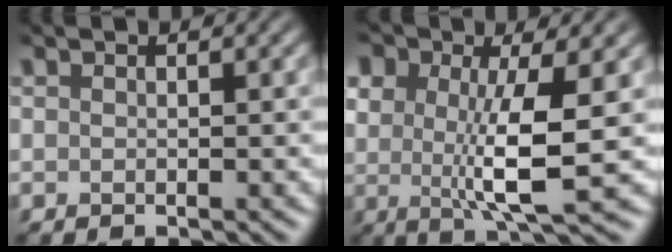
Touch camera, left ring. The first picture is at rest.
{"total": 7.9, "force": [0.9, 3.3, 7.1], "torque": [-0.135, -0.008, 0.016]}